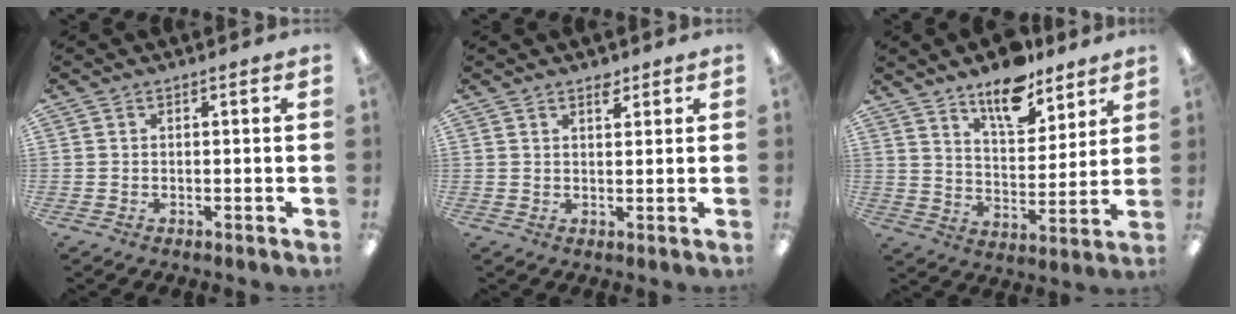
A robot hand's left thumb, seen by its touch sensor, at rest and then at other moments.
{"total": 2.5, "force": [2.1, 1.0, 1.1], "torque": [0.000, -0.012, 0.033]}
{"total": 12.0, "force": [9.8, 4.8, 5.2], "torque": [-0.075, -0.062, 0.175]}